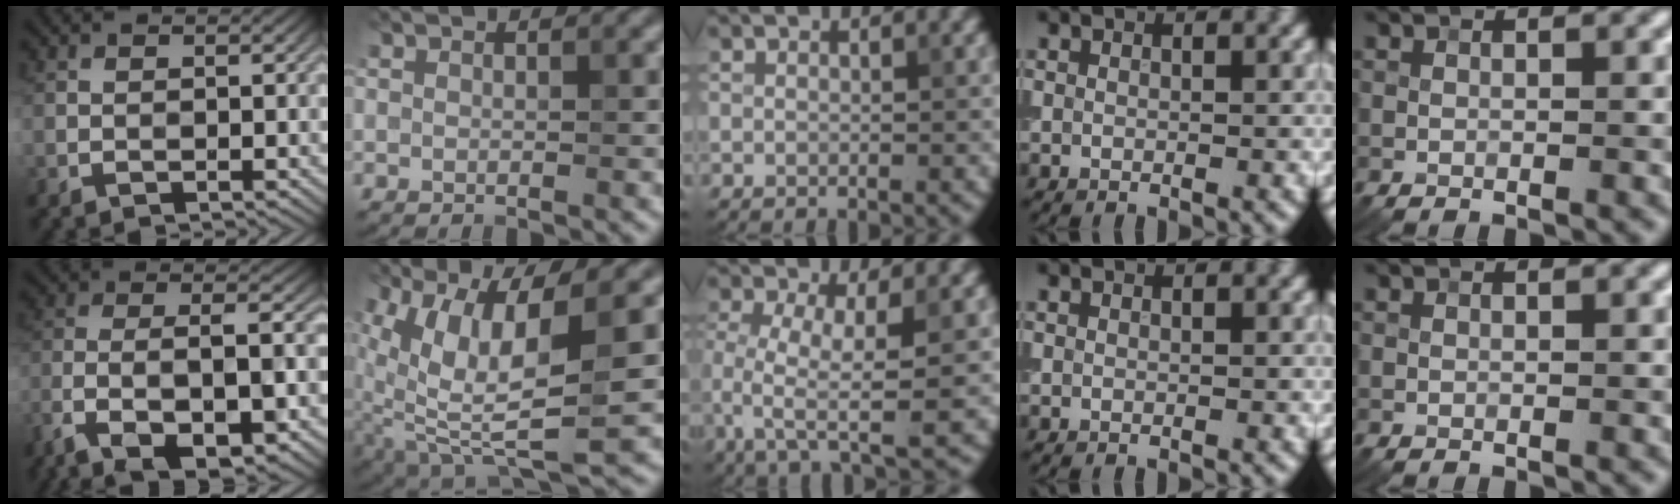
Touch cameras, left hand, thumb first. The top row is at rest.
{"thumb": {"total": 13.2, "force": [-7.7, 4.7, 9.6], "torque": [-0.195, -0.013, -0.139]}, "index": {"total": 9.1, "force": [0.4, 3.3, 8.5], "torque": [-0.180, -0.025, 0.026]}, "middle": {"total": 5.6, "force": [-1.3, 1.7, 5.2], "torque": [-0.108, -0.010, -0.027]}}